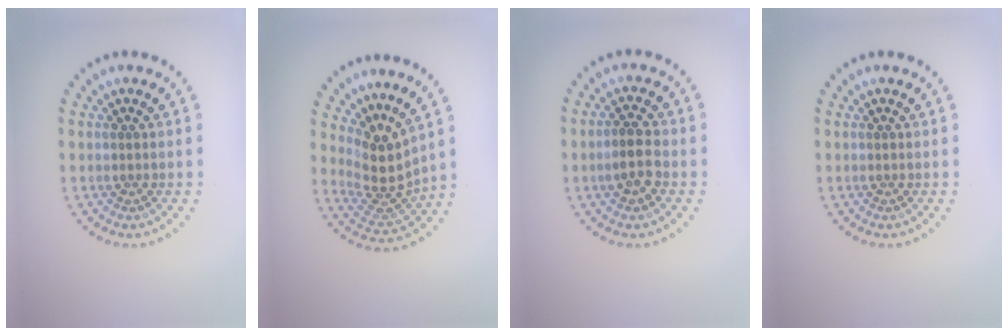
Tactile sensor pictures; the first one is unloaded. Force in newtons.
{"total": 3.8, "press": 2.7, "slide": 2.8}
{"total": 2.8, "press": 2.8, "slide": 0.4}
{"total": 0.0}